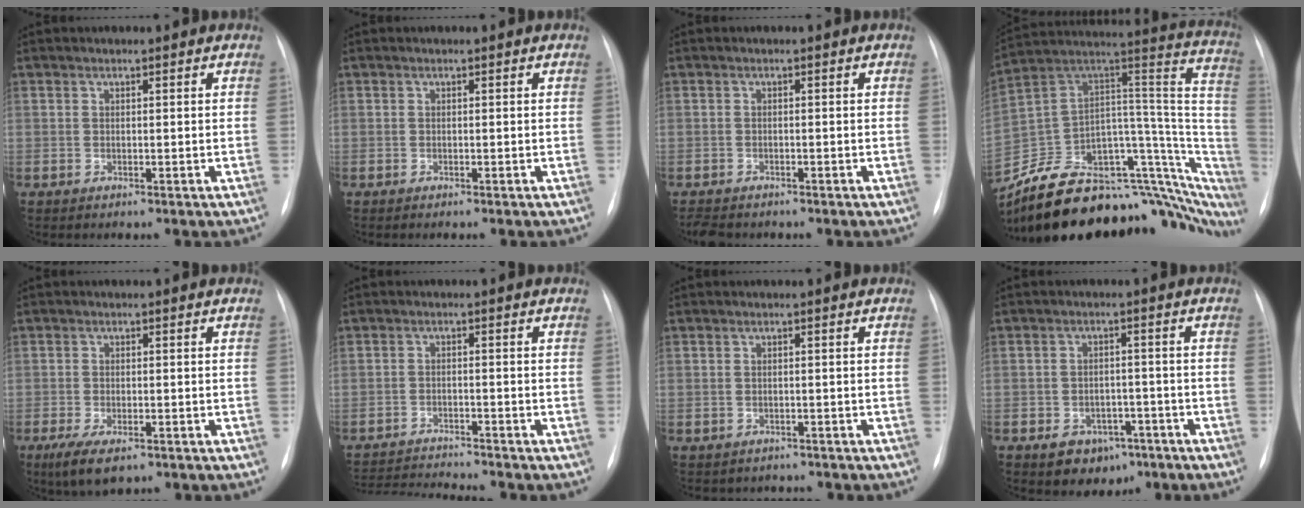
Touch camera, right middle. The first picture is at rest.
{"total": 0.6, "force": [-0.5, -0.1, 0.3], "torque": [-0.002, -0.001, -0.007]}
{"total": 3.2, "force": [-2.8, 1.1, 0.9], "torque": [-0.014, -0.007, -0.043]}
{"total": 30.8, "force": [-24.7, 12.2, 13.7], "torque": [-0.107, 0.072, -0.336]}
{"total": 5.5, "force": [-3.4, 1.9, 3.9], "torque": [-0.076, -0.014, -0.054]}
{"total": 8.1, "force": [-7.8, -1.3, 1.5], "torque": [-0.025, -0.007, -0.132]}
{"total": 2.6, "force": [-2.2, 1.3, -0.1], "torque": [-0.007, 0.009, -0.028]}
{"total": 6.2, "force": [-3.6, 4.3, 2.6], "torque": [-0.033, 0.009, -0.044]}